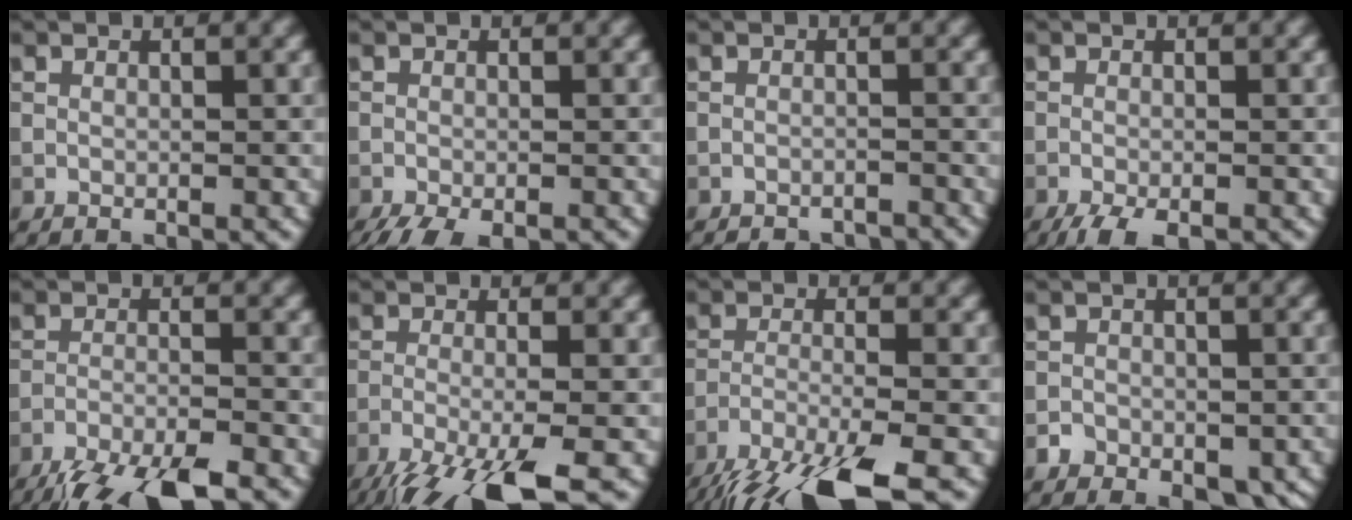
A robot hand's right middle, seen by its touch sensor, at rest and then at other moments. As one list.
[{"total": 4.1, "force": [-3.1, 1.0, 2.4], "torque": [-0.036, -0.008, -0.054]}, {"total": 4.0, "force": [-3.9, 0.6, 0.4], "torque": [-0.006, -0.004, -0.054]}, {"total": 2.9, "force": [-2.2, 0.7, 1.8], "torque": [-0.034, -0.005, -0.039]}, {"total": 9.7, "force": [-8.2, 2.0, 4.9], "torque": [-0.091, -0.032, -0.134]}, {"total": 9.3, "force": [-5.9, 2.0, 6.9], "torque": [-0.118, -0.016, -0.112]}, {"total": 10.0, "force": [-7.4, 2.0, 6.4], "torque": [-0.116, -0.020, -0.135]}, {"total": 4.7, "force": [-2.6, 3.4, 1.9], "torque": [-0.008, 0.000, -0.041]}]